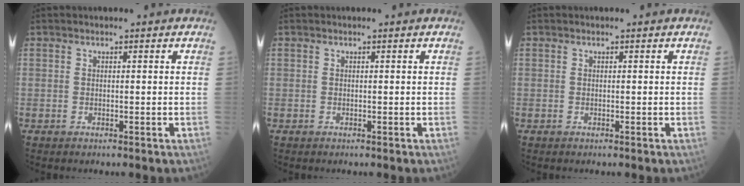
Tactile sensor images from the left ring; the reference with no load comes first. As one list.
[{"total": 0.0}, {"total": 0.0}]